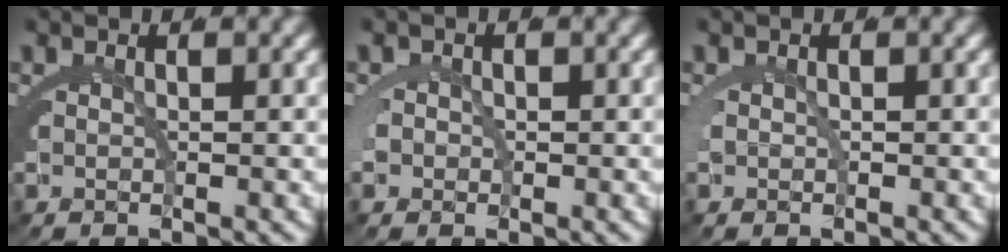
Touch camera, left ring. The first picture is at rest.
{"total": 1.1, "force": [-0.3, 1.0, 0.4], "torque": [-0.019, -0.004, -0.006]}
{"total": 0.0}